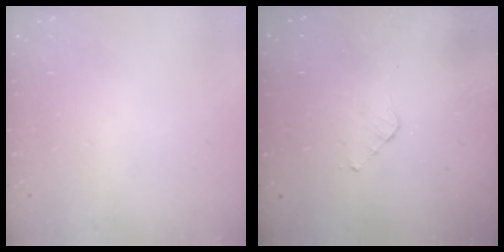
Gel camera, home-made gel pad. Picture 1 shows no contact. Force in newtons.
{"total": 3.5, "press": 3.5, "slide": 0.2}